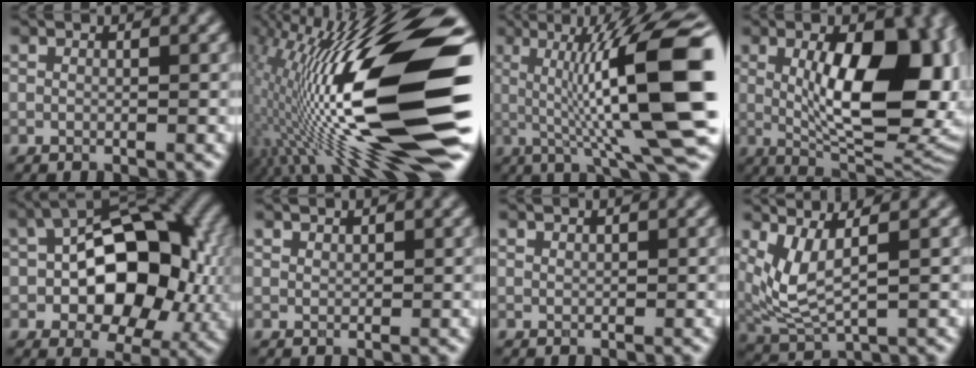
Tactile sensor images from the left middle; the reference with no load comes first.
{"total": 19.4, "force": [-0.1, 5.1, 18.7], "torque": [-0.320, 0.018, -0.009]}
{"total": 14.6, "force": [0.6, 3.0, 14.2], "torque": [-0.196, 0.017, 0.008]}
{"total": 14.4, "force": [1.3, 6.3, 12.9], "torque": [-0.160, 0.000, 0.027]}
{"total": 11.8, "force": [-0.6, 7.4, 9.2], "torque": [-0.115, 0.023, -0.011]}
{"total": 1.0, "force": [0.9, 0.1, -0.2], "torque": [0.004, -0.001, 0.018]}
{"total": 0.6, "force": [0.5, 0.0, -0.3], "torque": [0.007, 0.000, 0.014]}
{"total": 3.9, "force": [1.2, 1.3, 3.5], "torque": [-0.090, -0.007, 0.037]}